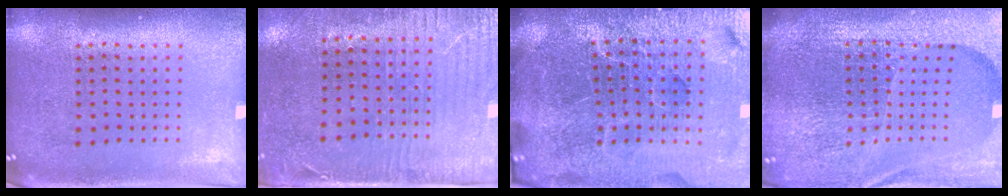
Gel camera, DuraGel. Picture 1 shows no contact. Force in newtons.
{"total": 3.1, "press": 2.6, "slide": 1.6}
{"total": 7.1, "press": 6.2, "slide": 3.5}
{"total": 6.5, "press": 5.7, "slide": 3.2}